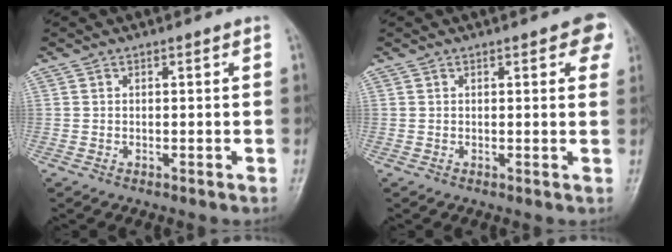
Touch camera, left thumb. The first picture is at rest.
{"total": 4.8, "force": [2.3, 1.8, 3.9], "torque": [-0.023, -0.002, 0.017]}